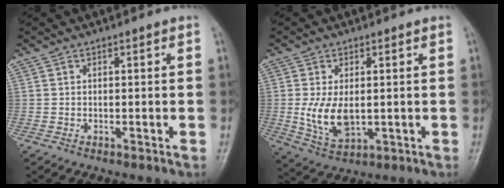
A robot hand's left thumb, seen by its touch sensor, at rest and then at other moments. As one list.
[{"total": 7.6, "force": [-0.2, 4.3, 6.3], "torque": [-0.114, -0.018, 0.007]}]